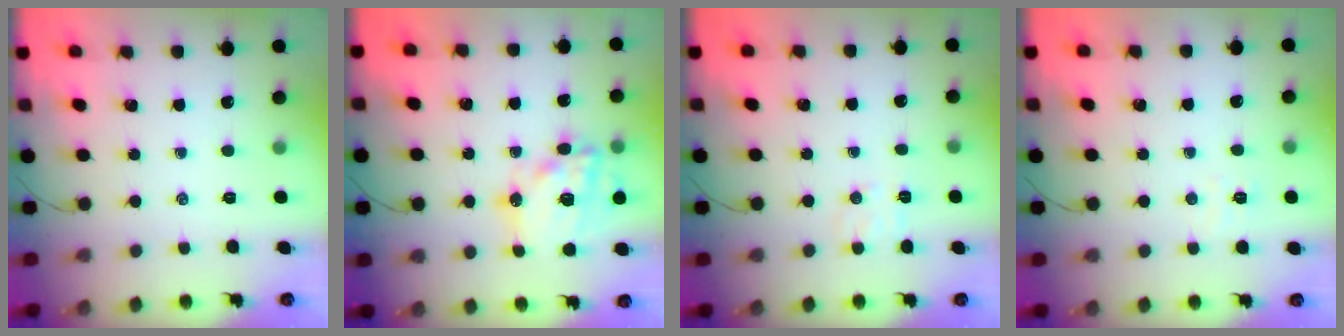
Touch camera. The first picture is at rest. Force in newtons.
{"total": 18.0, "press": 17.6, "slide": 3.9}
{"total": 5.1, "press": 4.9, "slide": 1.4}
{"total": 3.5, "press": 3.4, "slide": 0.9}